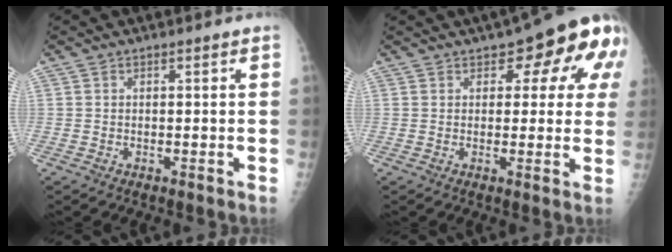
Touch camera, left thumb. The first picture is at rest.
{"total": 13.9, "force": [5.8, 6.1, 11.0], "torque": [-0.097, -0.003, 0.060]}